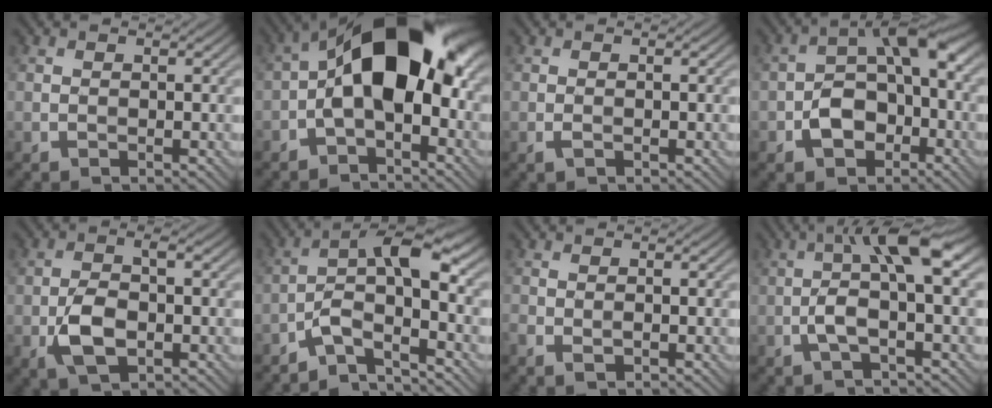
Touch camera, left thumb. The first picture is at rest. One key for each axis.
{"total": 15.5, "fx": 0.3, "fy": 8.3, "fz": 13.1, "tx": -0.197, "ty": 0.028, "tz": -0.014}
{"total": 0.9, "fx": -0.3, "fy": 0.2, "fz": 0.8, "tx": -0.018, "ty": -0.001, "tz": -0.006}
{"total": 8.0, "fx": -2.7, "fy": 5.1, "fz": 5.5, "tx": -0.087, "ty": 0.002, "tz": -0.058}
{"total": 5.7, "fx": -1.6, "fy": 2.9, "fz": 4.6, "tx": -0.100, "ty": -0.003, "tz": -0.031}
{"total": 7.1, "fx": -3.0, "fy": 1.9, "fz": 6.1, "tx": -0.104, "ty": 0.014, "tz": -0.069}
{"total": 1.6, "fx": -0.6, "fy": 0.7, "fz": 1.3, "tx": -0.031, "ty": -0.004, "tz": -0.012}
{"total": 7.1, "fx": -0.2, "fy": 1.7, "fz": 6.9, "tx": -0.128, "ty": 0.023, "tz": -0.016}